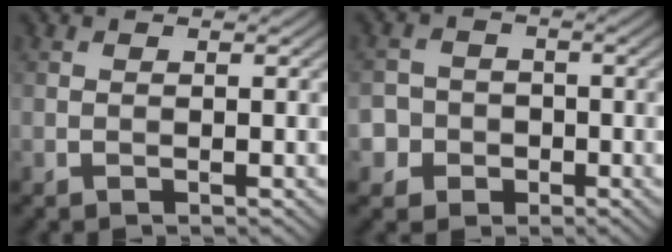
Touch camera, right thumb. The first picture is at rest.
{"total": 4.8, "force": [-1.9, 4.3, 0.8], "torque": [-0.015, 0.001, -0.056]}